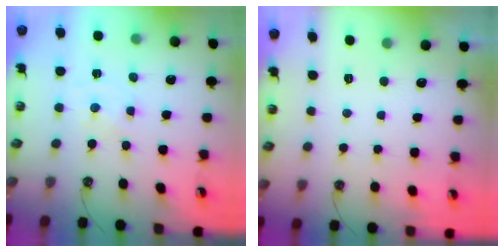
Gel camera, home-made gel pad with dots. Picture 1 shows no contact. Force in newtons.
{"total": 0.0}